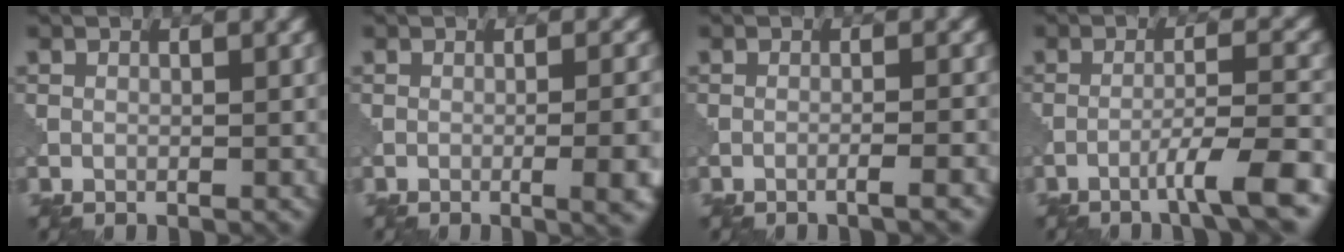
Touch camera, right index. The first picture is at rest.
{"total": 6.7, "force": [-1.4, 2.7, 5.9], "torque": [-0.041, 0.012, -0.012]}
{"total": 2.1, "force": [-1.1, 0.4, 1.8], "torque": [-0.015, 0.007, -0.032]}
{"total": 5.6, "force": [-3.3, 0.4, 4.5], "torque": [-0.063, 0.012, -0.063]}